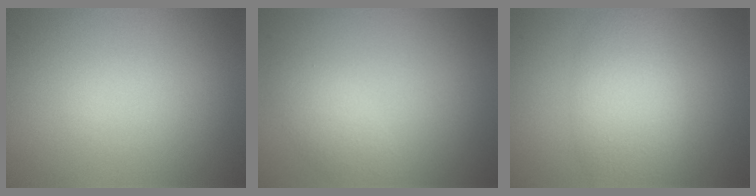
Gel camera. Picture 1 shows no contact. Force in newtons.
{"total": 2.0, "press": 2.0, "slide": 0.2}
{"total": 5.2, "press": 5.2, "slide": 0.2}